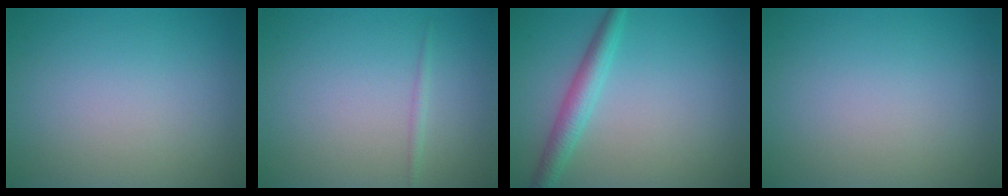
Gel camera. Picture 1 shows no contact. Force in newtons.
{"total": 0.7, "press": 0.7, "slide": 0.1}
{"total": 2.8, "press": 2.8, "slide": 0.1}
{"total": 0.0}